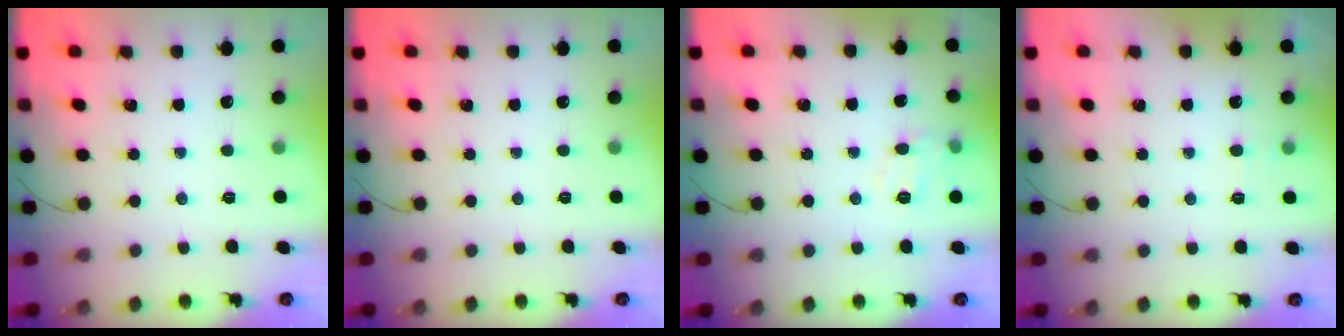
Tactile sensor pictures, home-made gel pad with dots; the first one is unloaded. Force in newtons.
{"total": 0.0}
{"total": 5.9, "press": 5.8, "slide": 1.1}
{"total": 5.0, "press": 4.8, "slide": 1.2}